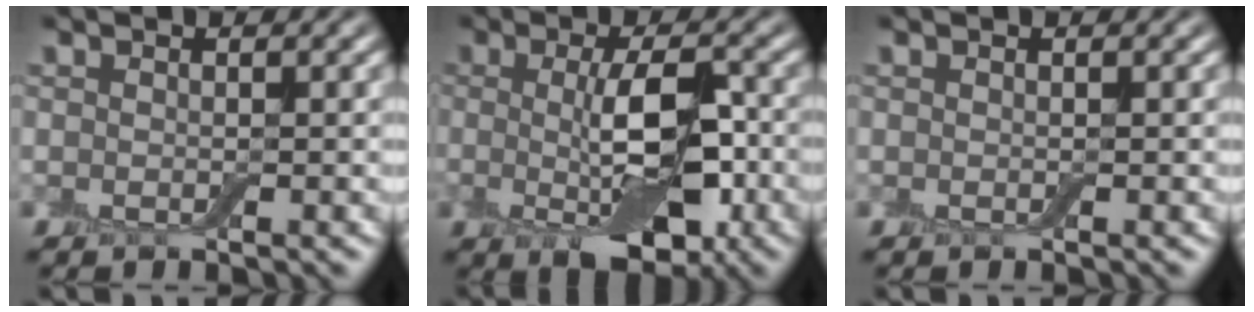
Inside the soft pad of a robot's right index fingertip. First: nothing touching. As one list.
[{"total": 6.8, "force": [-0.8, 3.0, 6.1], "torque": [-0.101, 0.000, -0.013]}, {"total": 0.0}]